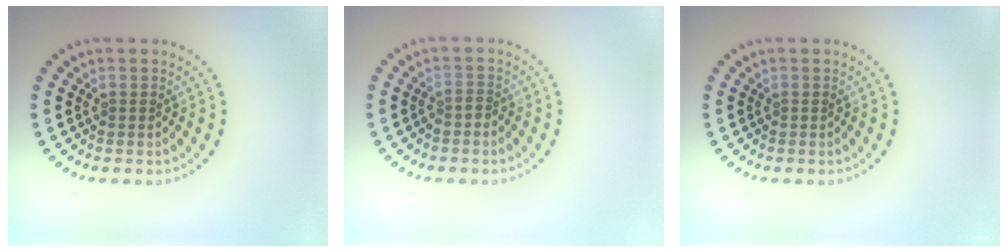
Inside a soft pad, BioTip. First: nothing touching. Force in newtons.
{"total": 0.8, "press": 0.4, "slide": 0.6}
{"total": 0.0}